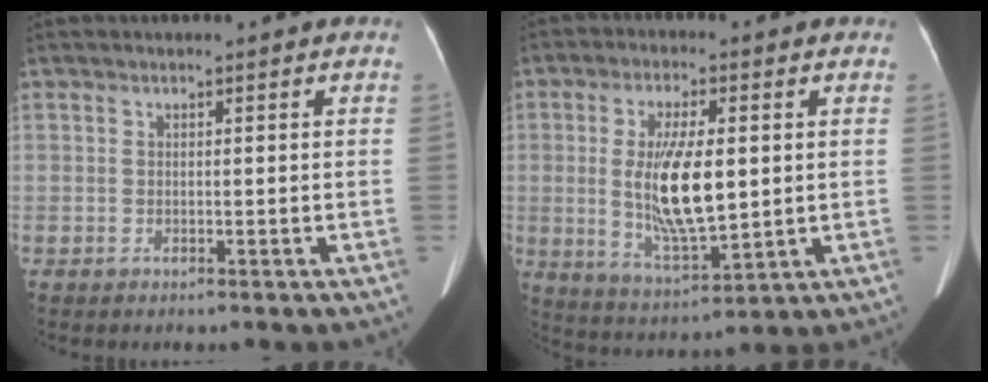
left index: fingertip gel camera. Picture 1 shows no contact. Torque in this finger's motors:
{"motor_torque": [1.81, -0.19, 1.06, 0.21]}